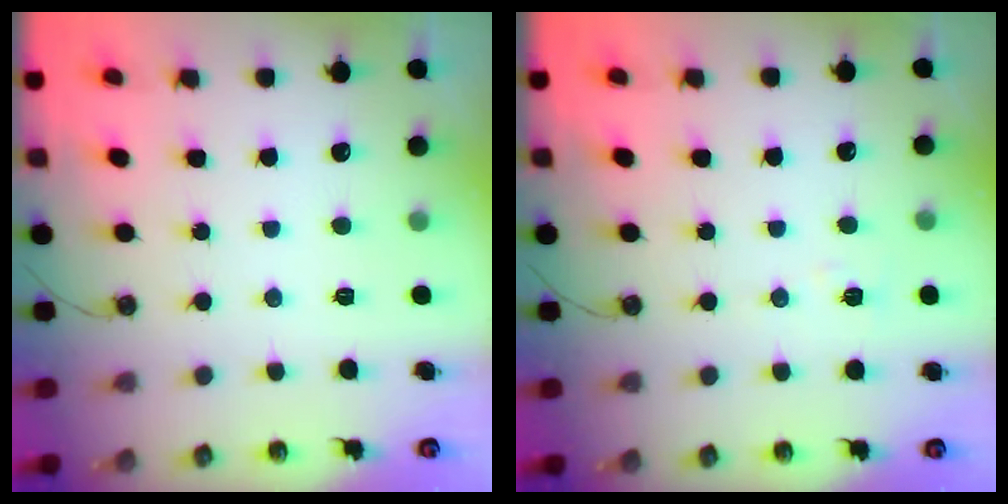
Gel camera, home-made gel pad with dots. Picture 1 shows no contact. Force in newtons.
{"total": 5.0, "press": 4.6, "slide": 1.9}